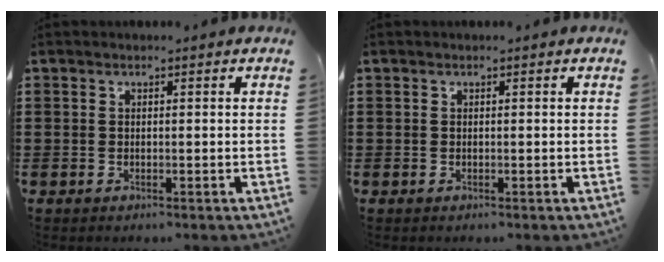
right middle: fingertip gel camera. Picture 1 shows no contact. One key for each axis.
{"total": 0.0}